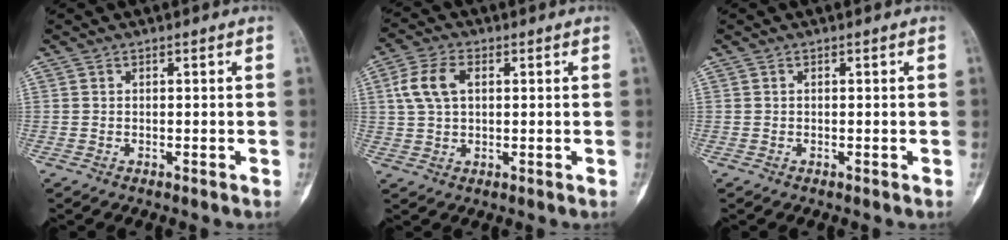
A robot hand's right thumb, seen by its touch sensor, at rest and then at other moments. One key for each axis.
{"total": 7.2, "fx": 1.8, "fy": 4.4, "fz": 5.4, "tx": -0.114, "ty": 0.012, "tz": 0.033}
{"total": 0.0}